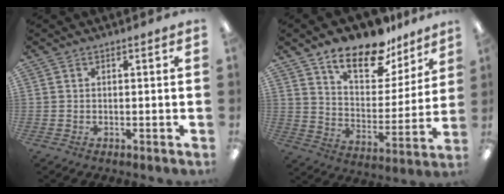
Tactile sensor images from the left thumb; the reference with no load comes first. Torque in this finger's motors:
{"motor_torque": [1.07, 1.22, 1.16, -1.61, 0.18]}